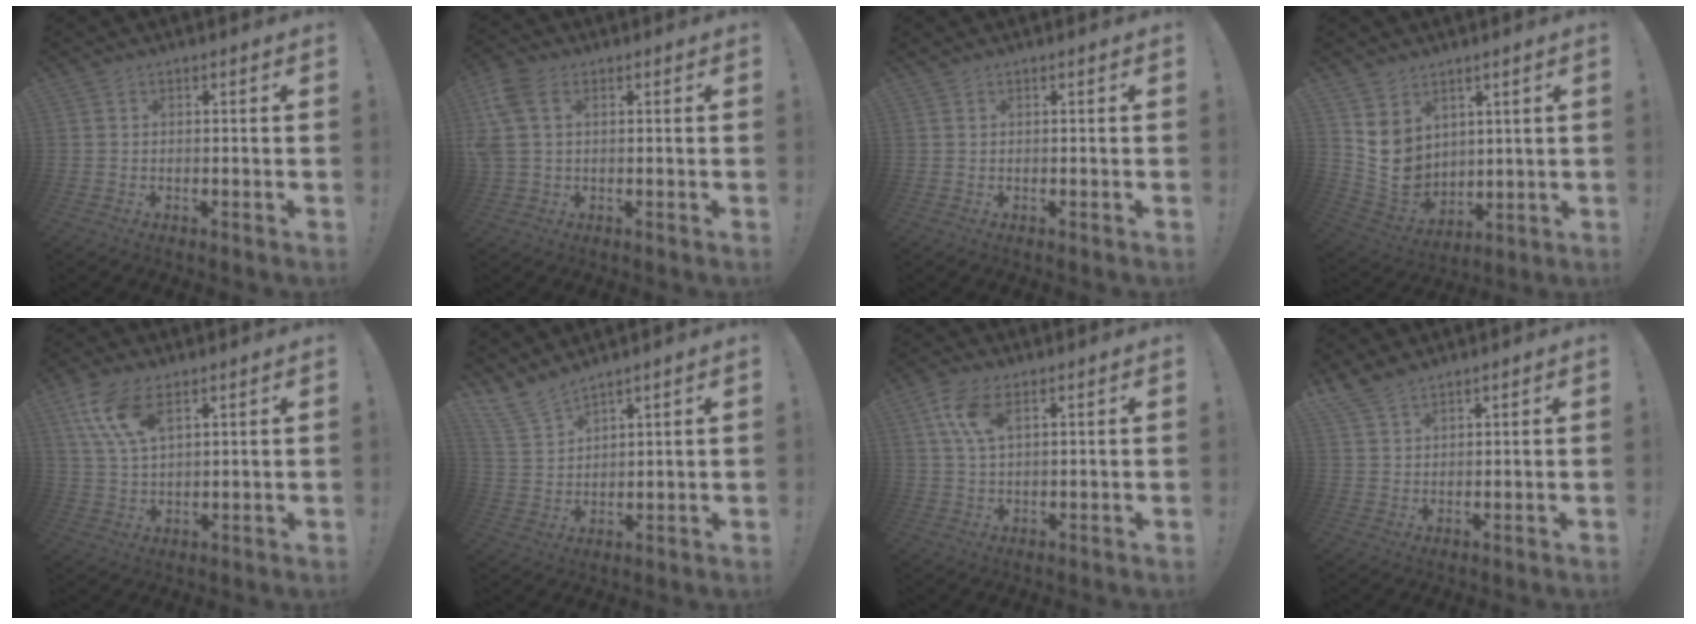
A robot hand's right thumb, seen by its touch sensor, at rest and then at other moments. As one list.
[{"total": 9.1, "force": [2.7, 5.7, 6.5], "torque": [-0.154, -0.006, 0.053]}, {"total": 0.0}, {"total": 9.0, "force": [3.4, 7.6, 3.4], "torque": [-0.070, -0.039, 0.073]}, {"total": 11.0, "force": [5.9, 5.2, 7.6], "torque": [-0.146, -0.016, 0.112]}, {"total": 8.5, "force": [7.7, 3.0, 2.2], "torque": [-0.052, -0.047, 0.152]}, {"total": 7.7, "force": [3.4, 3.6, 5.9], "torque": [-0.123, -0.007, 0.061]}, {"total": 5.6, "force": [4.7, 2.0, 2.3], "torque": [-0.052, -0.021, 0.093]}]